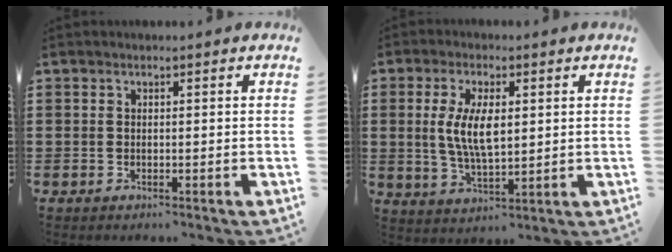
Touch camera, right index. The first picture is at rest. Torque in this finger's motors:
{"motor_torque": [1.68, 0.46, 0.33, 0.21]}